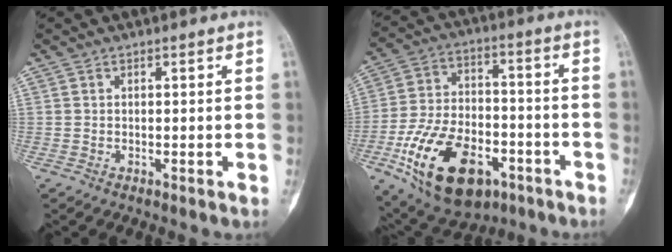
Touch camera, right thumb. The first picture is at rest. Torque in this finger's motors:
{"motor_torque": [2.35, 1.92, 1.80, -0.99, 0.49]}